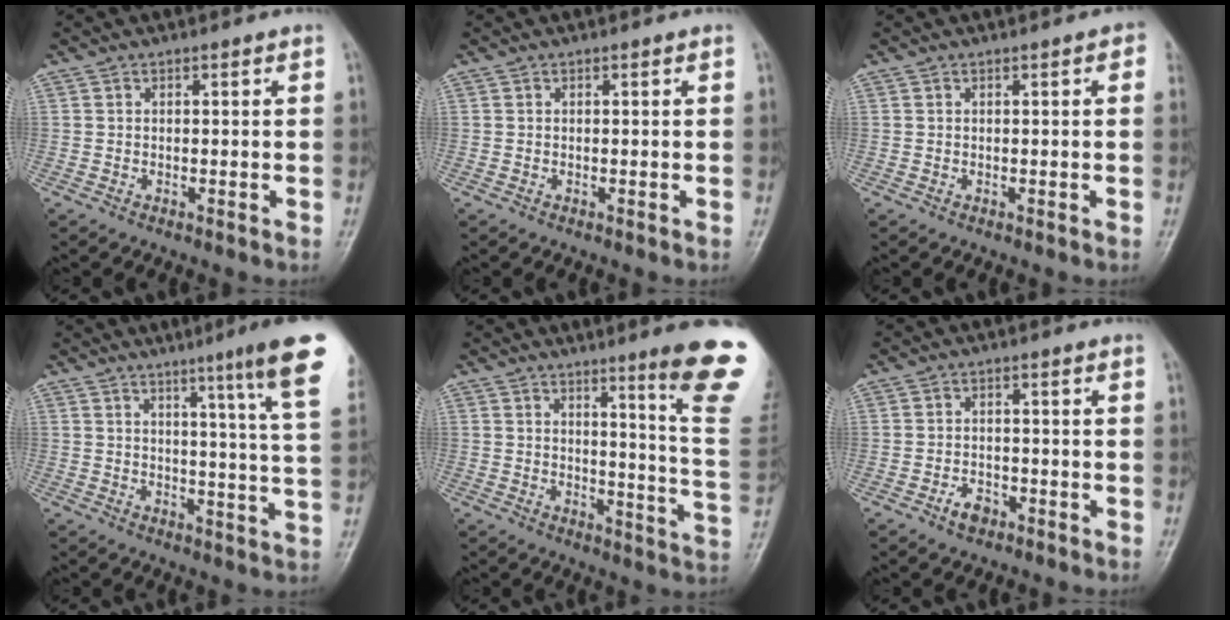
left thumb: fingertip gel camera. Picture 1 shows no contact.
{"total": 0.0}
{"total": 1.4, "force": [0.4, 0.5, 1.3], "torque": [-0.009, 0.003, 0.000]}
{"total": 14.2, "force": [8.2, 0.0, 11.6], "torque": [-0.147, -0.039, 0.093]}
{"total": 15.8, "force": [9.4, 0.4, 12.7], "torque": [-0.138, -0.067, 0.114]}
{"total": 3.1, "force": [-1.9, 2.0, 1.4], "torque": [-0.015, 0.012, -0.031]}